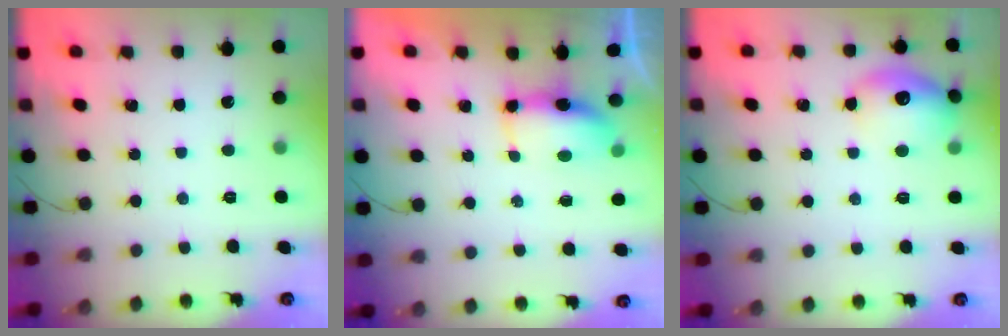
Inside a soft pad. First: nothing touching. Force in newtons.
{"total": 6.9, "press": 6.5, "slide": 2.4}
{"total": 14.0, "press": 13.9, "slide": 1.3}